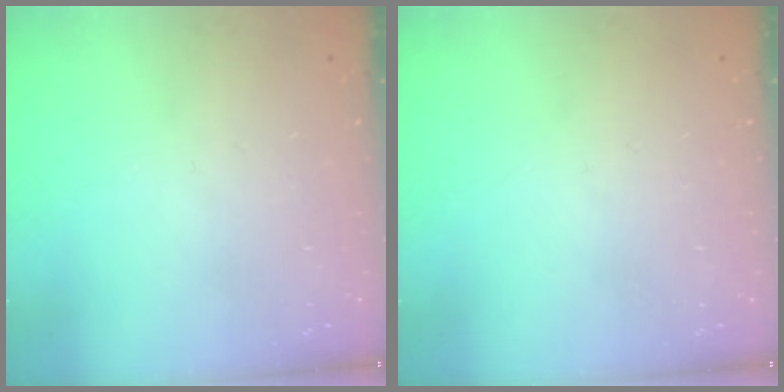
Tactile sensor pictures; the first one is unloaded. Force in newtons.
{"total": 0.0}